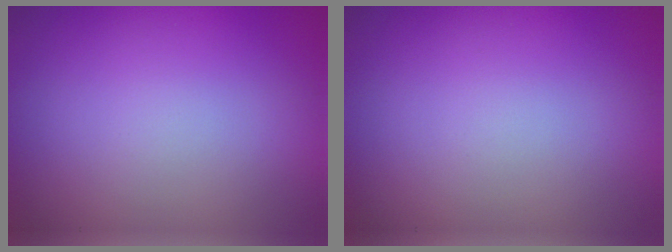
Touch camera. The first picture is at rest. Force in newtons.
{"total": 0.0}